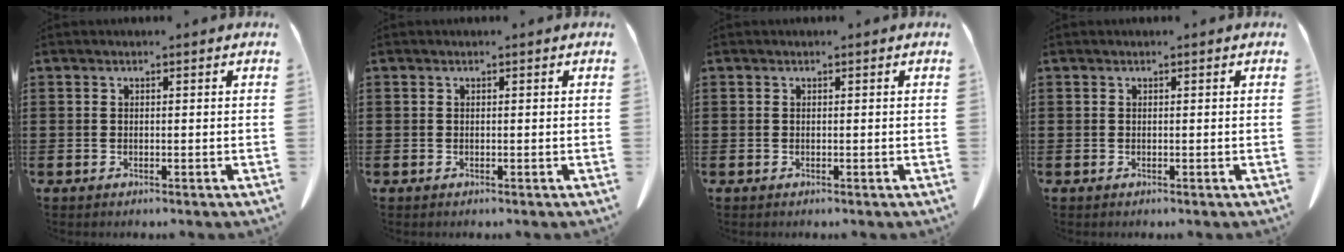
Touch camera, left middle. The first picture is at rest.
{"total": 0.0}
{"total": 0.0}
{"total": 0.0}